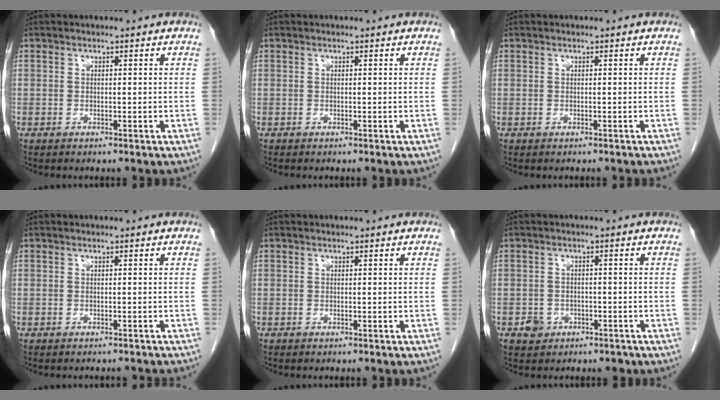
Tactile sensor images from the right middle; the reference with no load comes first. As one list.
[{"total": 0.0}, {"total": 1.0, "force": [-1.0, 0.0, 0.1], "torque": [-0.008, -0.002, -0.012]}, {"total": 2.8, "force": [-2.7, 0.3, 0.5], "torque": [-0.011, -0.008, -0.031]}, {"total": 0.0}, {"total": 2.9, "force": [-1.5, 2.4, 0.7], "torque": [-0.005, 0.010, -0.017]}]